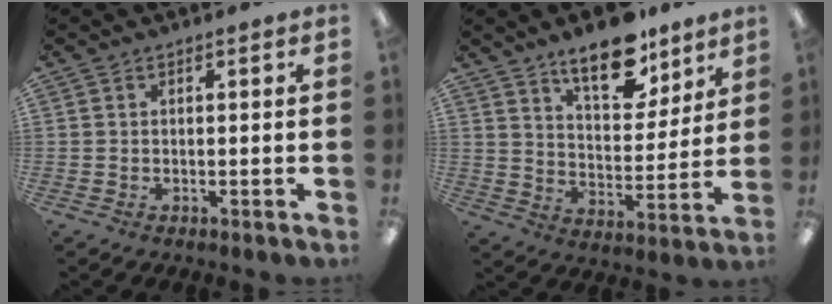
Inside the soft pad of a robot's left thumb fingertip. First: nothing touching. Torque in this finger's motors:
{"motor_torque": [1.84, 1.07, 1.64, -1.13, 0.09]}